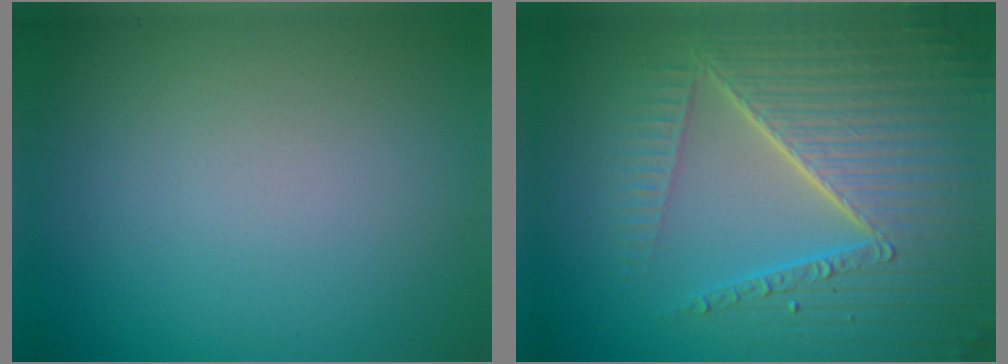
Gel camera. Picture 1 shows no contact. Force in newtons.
{"total": 8.9, "press": 5.9, "slide": 6.7}